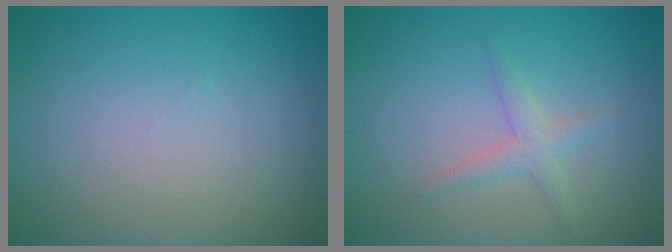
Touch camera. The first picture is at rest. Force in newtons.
{"total": 1.6, "press": 1.6, "slide": 0.1}